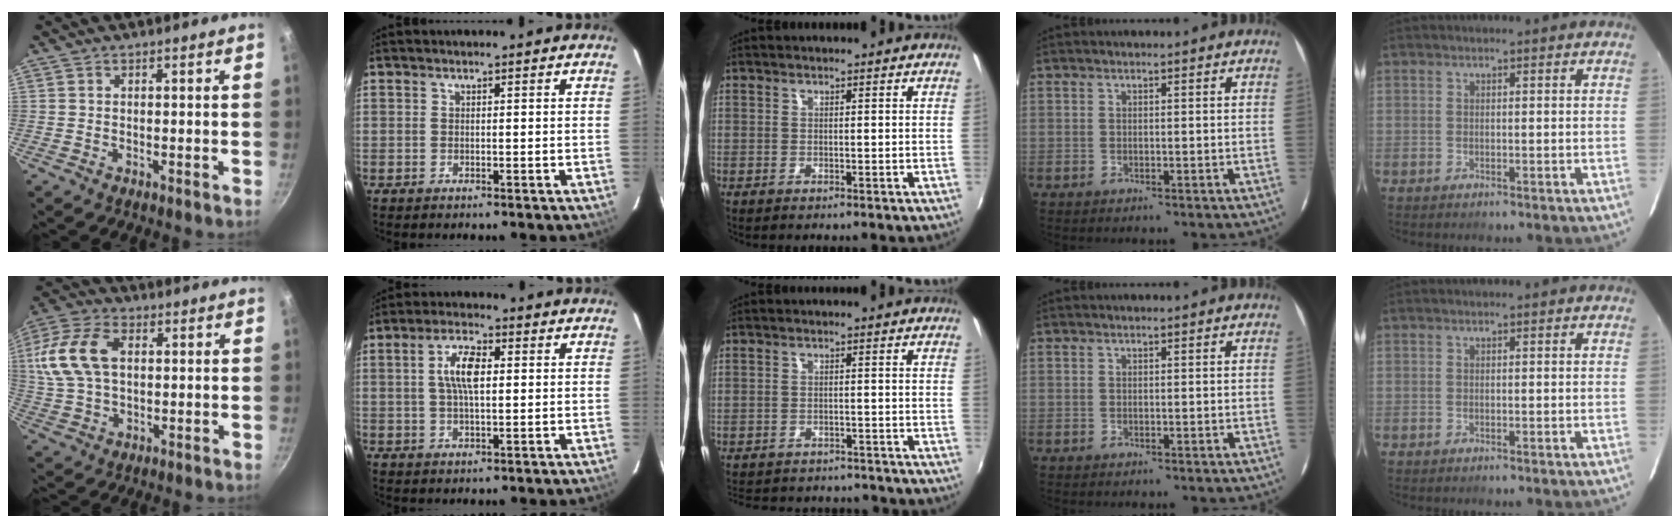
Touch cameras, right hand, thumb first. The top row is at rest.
{"thumb": {"total": 14.2, "force": [2.6, 9.1, 10.6], "torque": [-0.206, 0.015, 0.042]}, "index": {"total": 6.5, "force": [1.1, 2.5, 5.9], "torque": [-0.112, 0.011, 0.020]}, "middle": {"total": 13.9, "force": [-12.2, 4.7, 4.8], "torque": [-0.108, -0.002, -0.160]}}